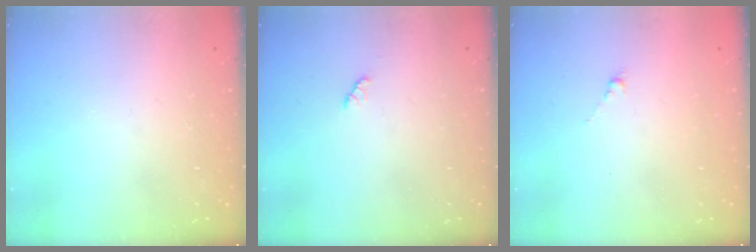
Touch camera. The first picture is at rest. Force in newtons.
{"total": 3.4, "press": 3.4, "slide": 0.4}
{"total": 0.5, "press": 0.3, "slide": 0.4}